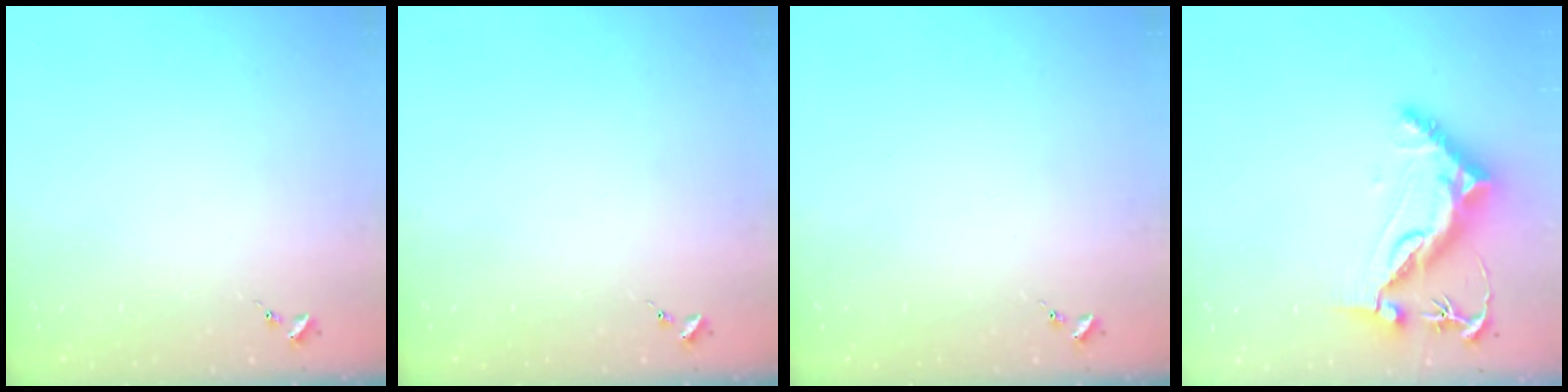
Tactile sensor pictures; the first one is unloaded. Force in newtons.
{"total": 0.0}
{"total": 0.0}
{"total": 9.9, "press": 9.8, "slide": 1.1}